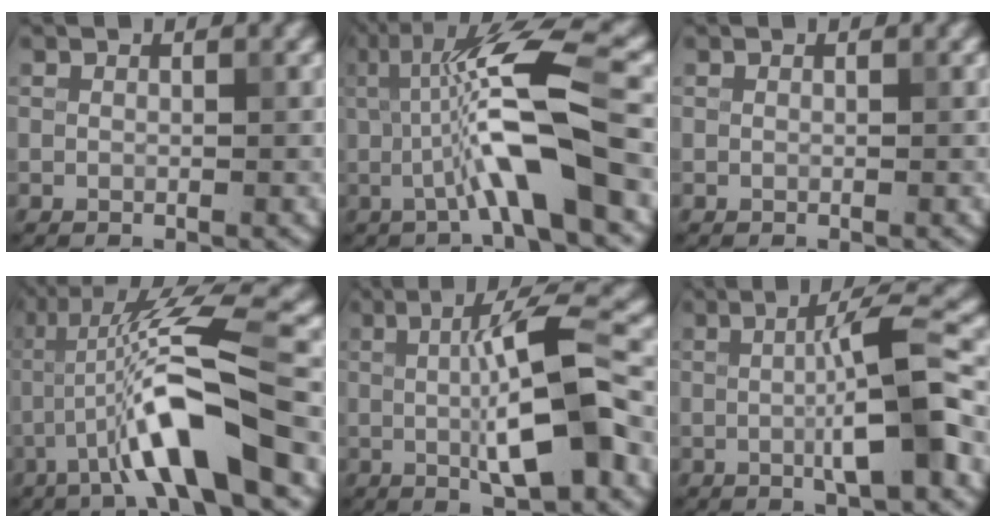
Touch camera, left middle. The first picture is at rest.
{"total": 8.5, "force": [-0.9, 1.2, 8.3], "torque": [-0.140, 0.010, -0.016]}
{"total": 0.0}
{"total": 9.6, "force": [-2.9, 1.3, 9.1], "torque": [-0.159, 0.017, -0.056]}
{"total": 8.7, "force": [0.1, 1.8, 8.6], "torque": [-0.125, -0.004, 0.002]}
{"total": 7.1, "force": [-0.3, 1.1, 7.0], "torque": [-0.108, 0.006, -0.007]}